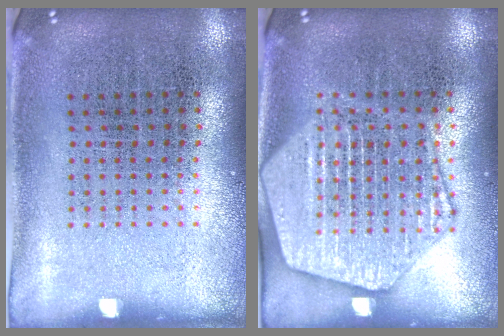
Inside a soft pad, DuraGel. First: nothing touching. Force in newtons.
{"total": 3.2, "press": 3.1, "slide": 0.4}